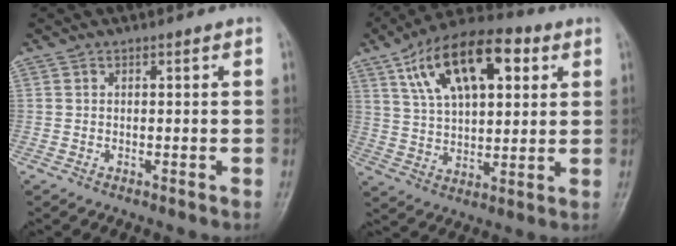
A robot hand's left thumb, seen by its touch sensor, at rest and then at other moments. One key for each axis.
{"total": 18.7, "fx": 7.7, "fy": 9.3, "fz": 14.3, "tx": -0.209, "ty": -0.002, "tz": 0.129}